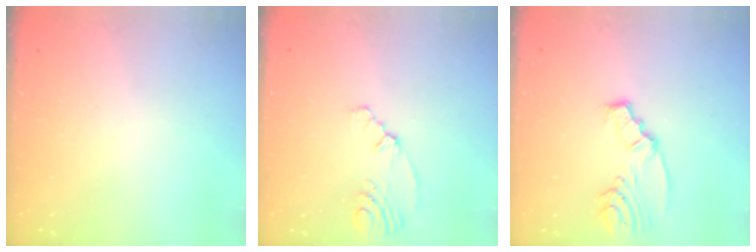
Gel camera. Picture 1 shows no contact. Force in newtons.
{"total": 4.4, "press": 2.2, "slide": 3.8}
{"total": 5.4, "press": 5.3, "slide": 0.4}